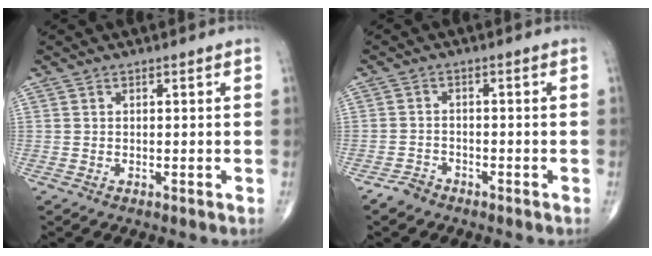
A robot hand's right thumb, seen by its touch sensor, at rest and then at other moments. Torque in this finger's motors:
{"motor_torque": [0.58, -0.14, -0.29, -0.25, -0.02]}